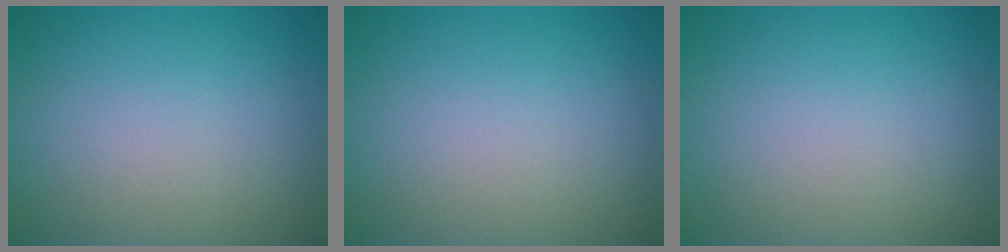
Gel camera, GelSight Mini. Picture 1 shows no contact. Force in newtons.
{"total": 0.0}
{"total": 0.0}